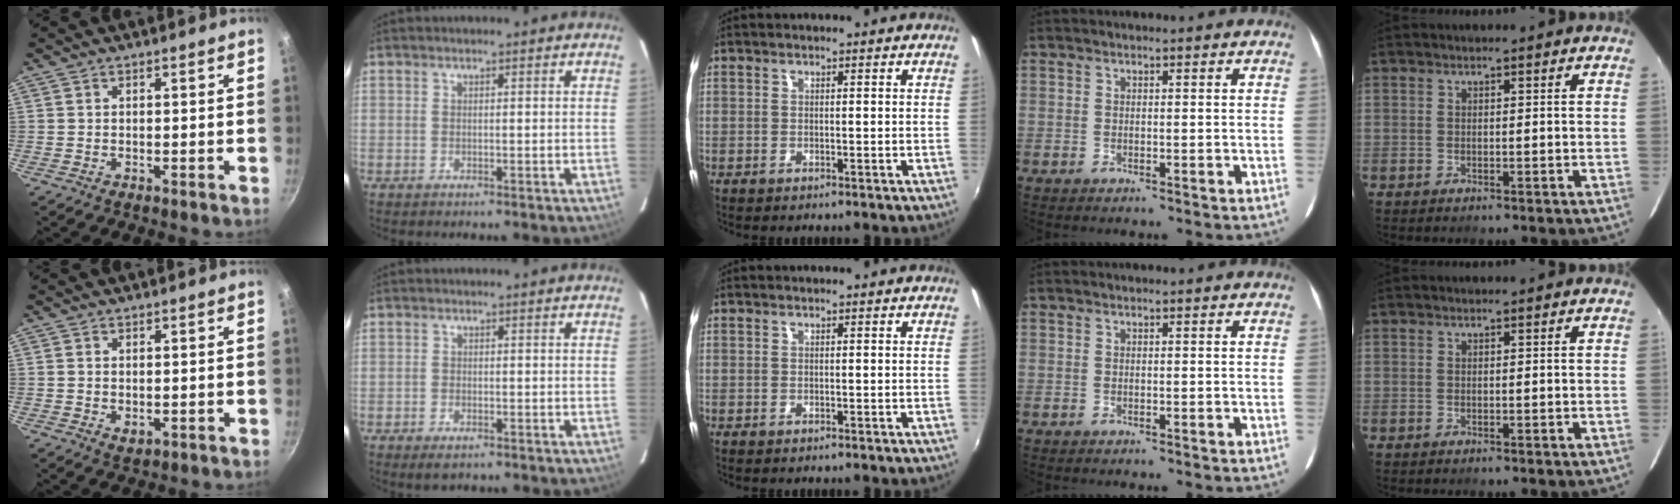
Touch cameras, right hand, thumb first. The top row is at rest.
{"thumb": {"total": 2.3, "force": [0.0, 1.5, 1.7], "torque": [-0.026, -0.006, 0.001]}, "index": {"total": 2.6, "force": [-1.8, 1.2, 1.5], "torque": [-0.035, -0.008, -0.032]}}